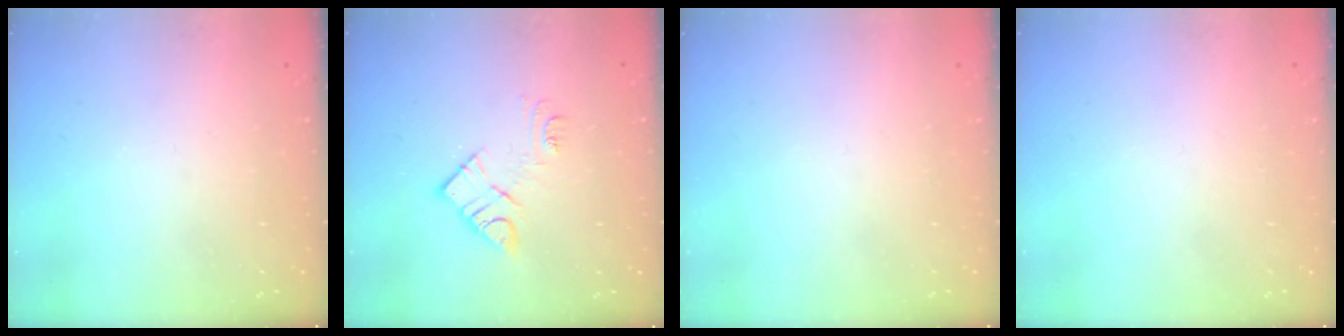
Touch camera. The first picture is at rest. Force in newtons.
{"total": 10.2, "press": 10.2, "slide": 0.7}
{"total": 1.8, "press": 1.7, "slide": 0.1}
{"total": 1.8, "press": 1.8, "slide": 0.1}